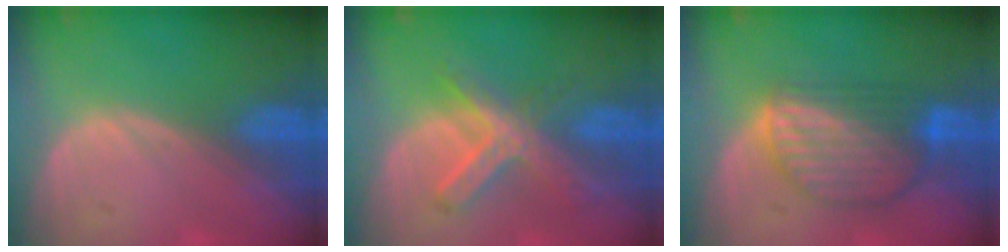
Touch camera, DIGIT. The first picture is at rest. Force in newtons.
{"total": 7.4, "press": 6.4, "slide": 3.8}
{"total": 8.6, "press": 7.5, "slide": 4.1}